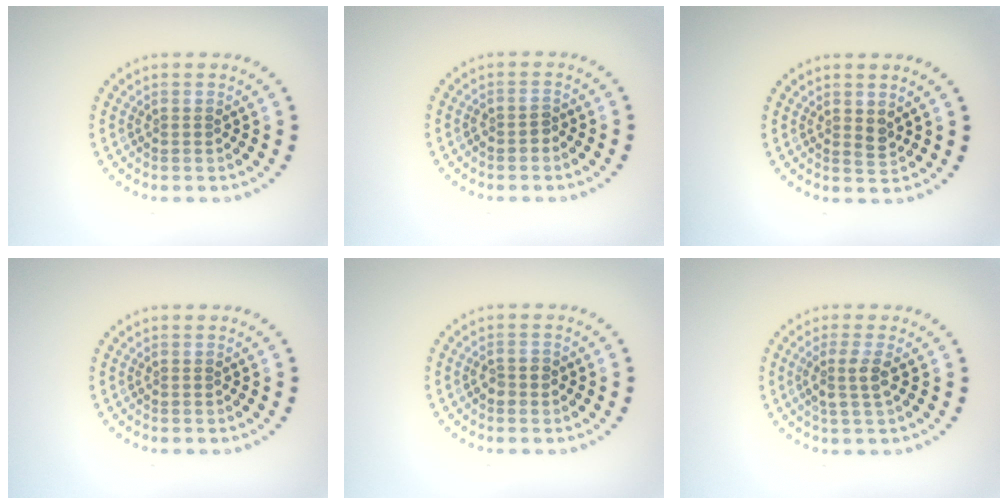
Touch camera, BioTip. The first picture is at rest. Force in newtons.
{"total": 1.1, "press": 1.0, "slide": 0.4}
{"total": 1.1, "press": 1.0, "slide": 0.4}
{"total": 0.0}
{"total": 1.4, "press": 1.4, "slide": 0.3}
{"total": 2.2, "press": 1.9, "slide": 1.1}